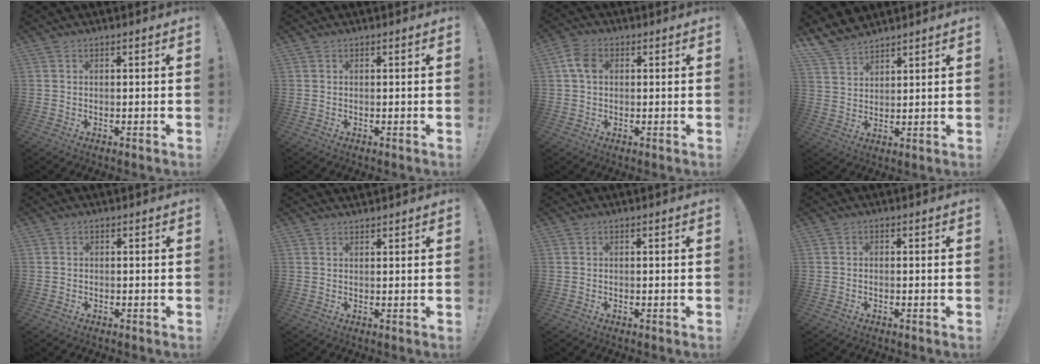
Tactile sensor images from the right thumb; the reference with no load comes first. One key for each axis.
{"total": 0.0}
{"total": 6.2, "fx": 1.3, "fy": 4.4, "fz": 4.2, "tx": -0.079, "ty": 0.010, "tz": 0.027}
{"total": 7.0, "fx": 6.3, "fy": 2.6, "fz": 1.5, "tx": -0.035, "ty": -0.044, "tz": 0.124}
{"total": 1.5, "fx": 0.0, "fy": 1.5, "fz": 0.2, "tx": 0.005, "ty": -0.002, "tz": -0.002}
{"total": 1.4, "fx": 1.4, "fy": 0.3, "fz": 0.0, "tx": 0.005, "ty": -0.010, "tz": 0.026}
{"total": 0.0}
{"total": 0.7, "fx": -0.6, "fy": 0.4, "fz": 0.3, "tx": -0.005, "ty": 0.002, "tz": -0.011}